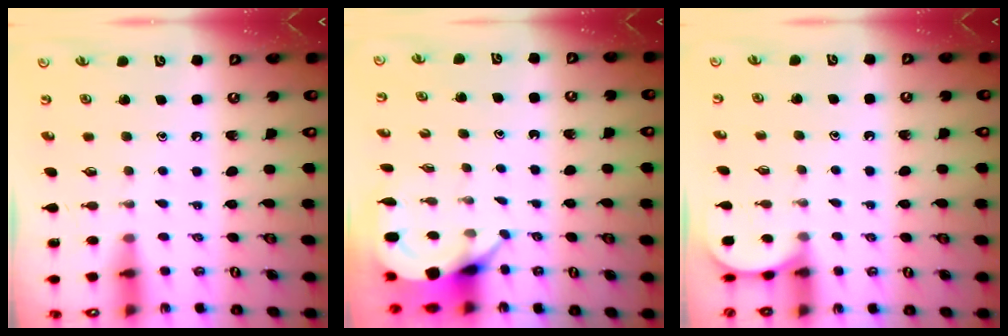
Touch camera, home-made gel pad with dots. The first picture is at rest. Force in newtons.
{"total": 3.9, "press": 3.9, "slide": 0.1}
{"total": 0.7, "press": 0.7, "slide": 0.1}